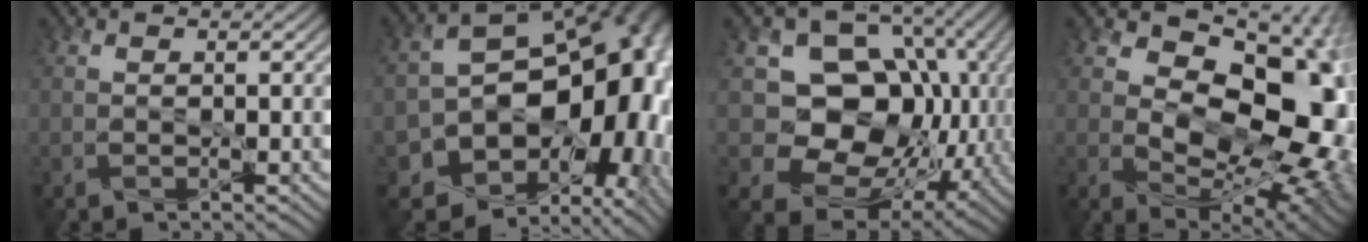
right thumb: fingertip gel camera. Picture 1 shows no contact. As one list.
[{"total": 20.8, "force": [-6.4, 14.7, 13.2], "torque": [-0.186, -0.038, -0.073]}, {"total": 16.4, "force": [0.5, 12.5, 10.7], "torque": [-0.201, -0.017, 0.032]}, {"total": 16.4, "force": [3.1, 10.5, 12.3], "torque": [-0.148, 0.006, 0.057]}]